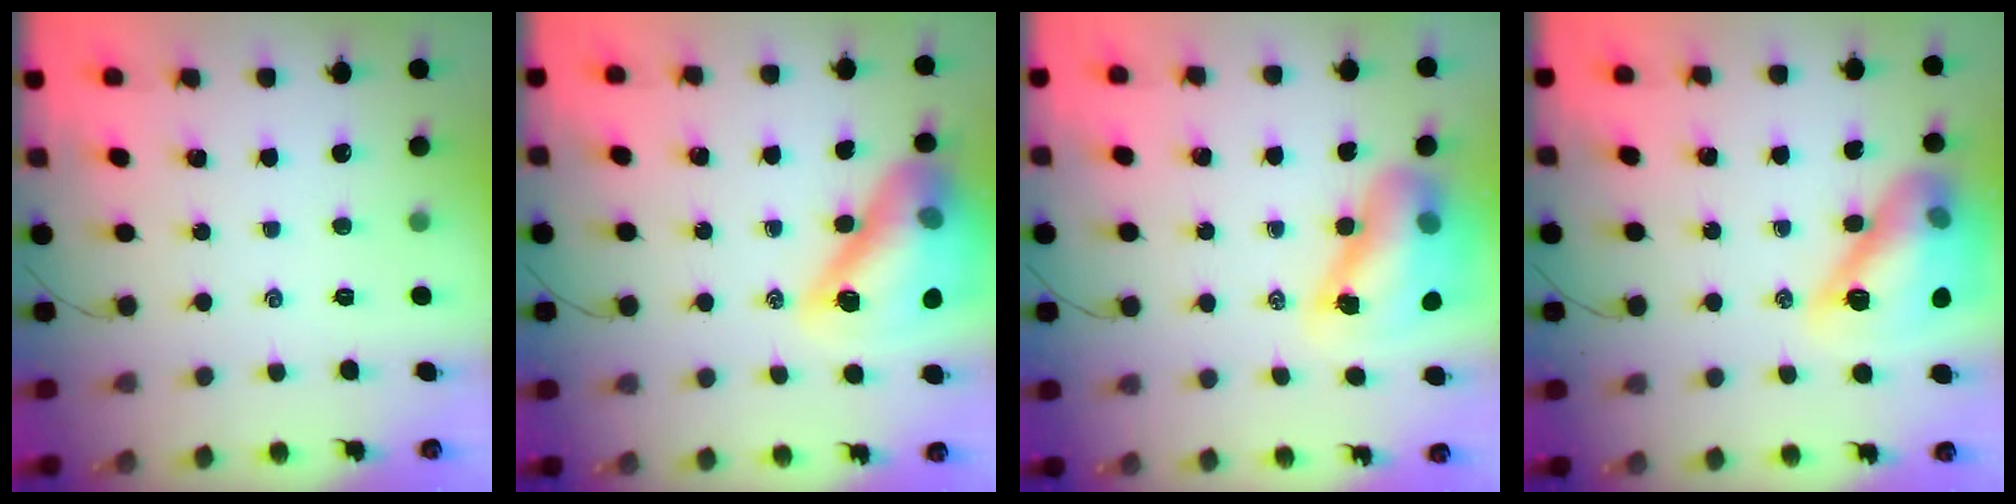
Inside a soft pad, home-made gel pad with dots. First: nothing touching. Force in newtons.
{"total": 20.1, "press": 19.9, "slide": 2.5}
{"total": 13.5, "press": 13.0, "slide": 3.7}
{"total": 17.7, "press": 17.4, "slide": 3.2}